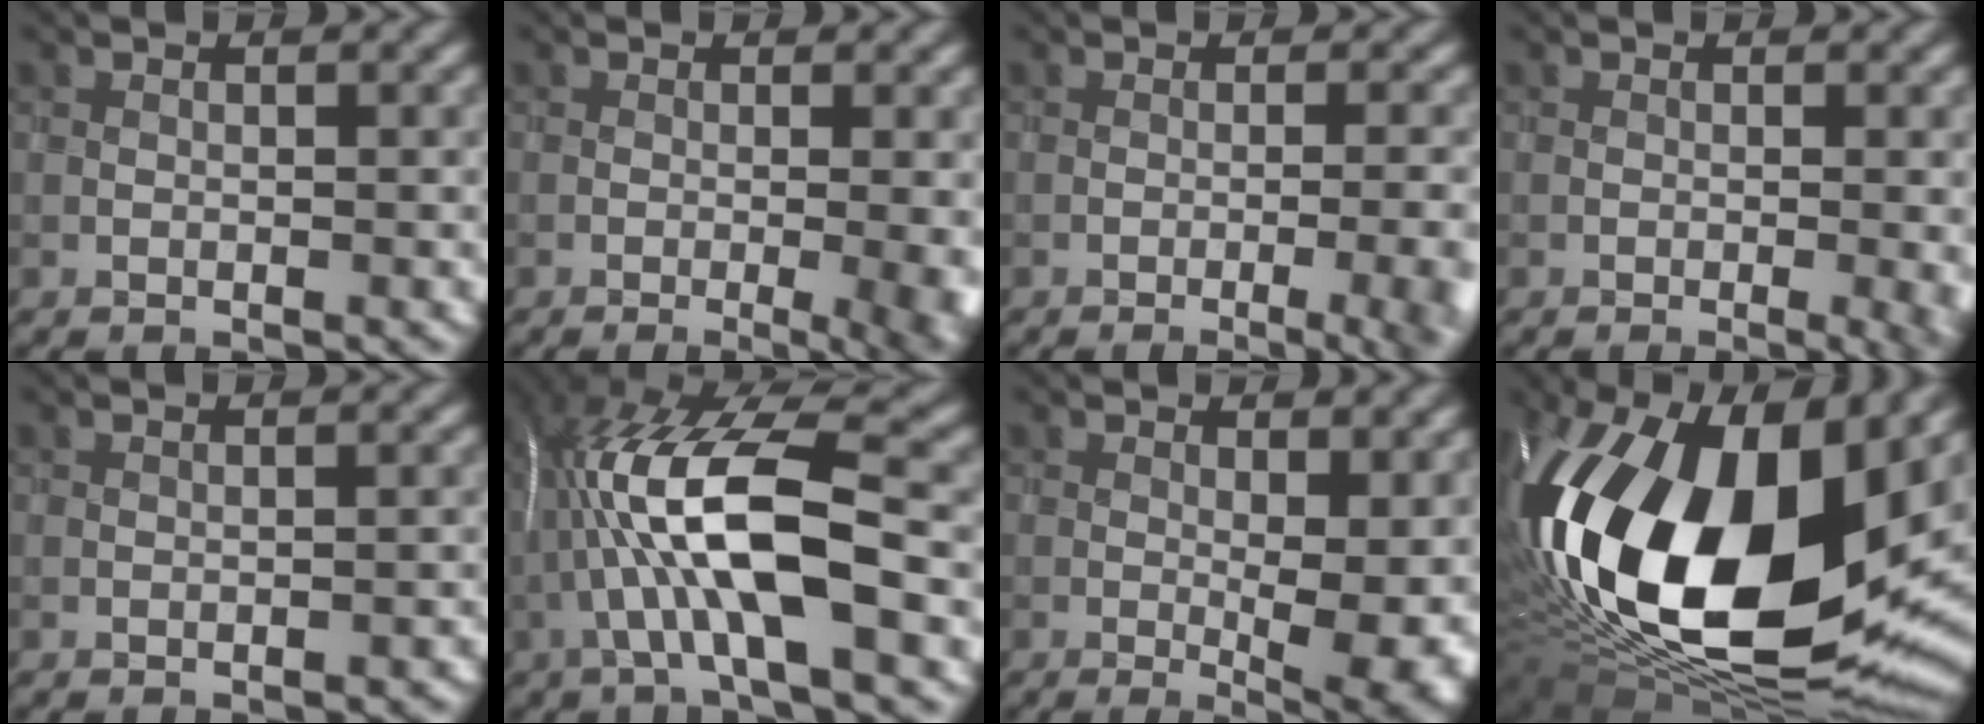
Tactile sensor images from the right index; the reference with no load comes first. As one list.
[{"total": 6.9, "force": [-1.5, 3.1, 6.0], "torque": [-0.036, -0.002, -0.008]}, {"total": 9.2, "force": [-4.2, 4.0, 7.1], "torque": [-0.045, -0.006, -0.031]}, {"total": 2.9, "force": [-0.8, 0.9, 2.6], "torque": [-0.036, -0.009, -0.004]}, {"total": 1.0, "force": [-0.8, 0.5, 0.4], "torque": [-0.010, 0.001, -0.006]}, {"total": 12.1, "force": [-1.0, 3.7, 11.4], "torque": [-0.230, 0.017, -0.020]}, {"total": 6.5, "force": [-0.5, 2.6, 6.0], "torque": [-0.087, -0.017, -0.002]}, {"total": 19.4, "force": [2.3, 10.3, 16.3], "torque": [-0.312, -0.014, 0.029]}]